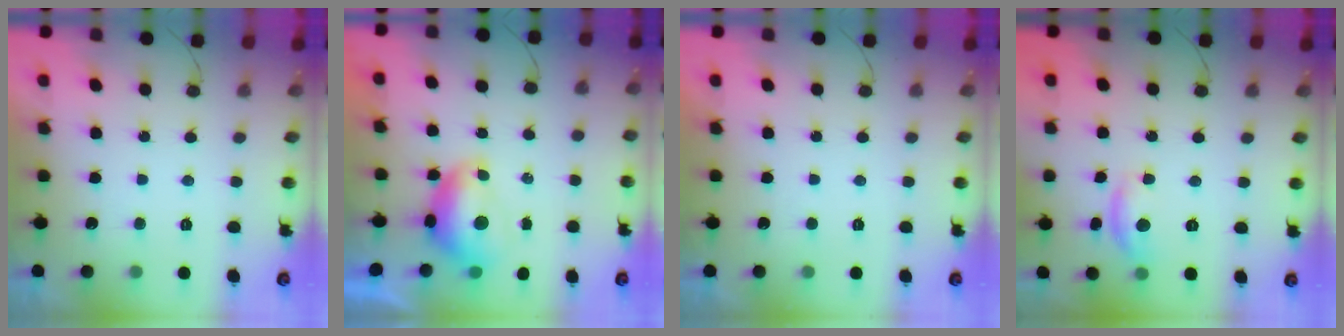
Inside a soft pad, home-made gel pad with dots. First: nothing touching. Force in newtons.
{"total": 9.7, "press": 9.6, "slide": 1.3}
{"total": 0.0}
{"total": 8.6, "press": 8.6, "slide": 0.4}